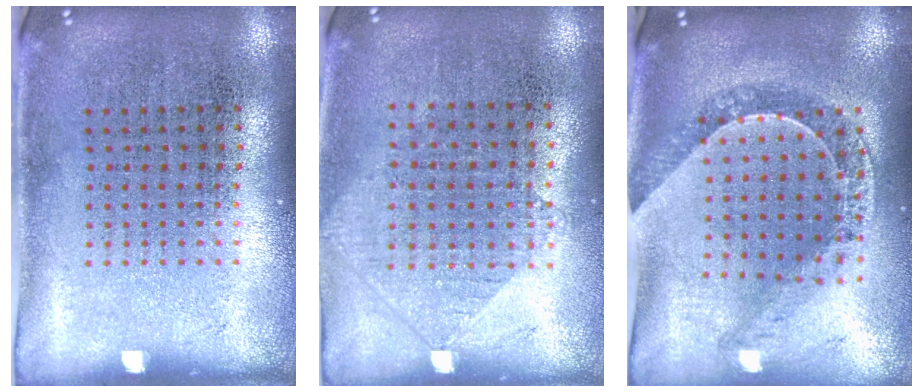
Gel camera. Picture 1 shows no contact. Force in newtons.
{"total": 0.9, "press": 0.9, "slide": 0.3}
{"total": 1.1, "press": 1.1, "slide": 0.1}